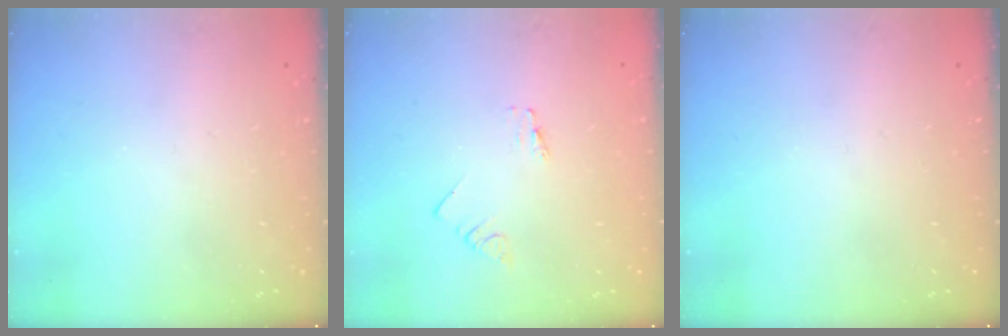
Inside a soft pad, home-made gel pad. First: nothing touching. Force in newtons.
{"total": 0.0}
{"total": 0.0}